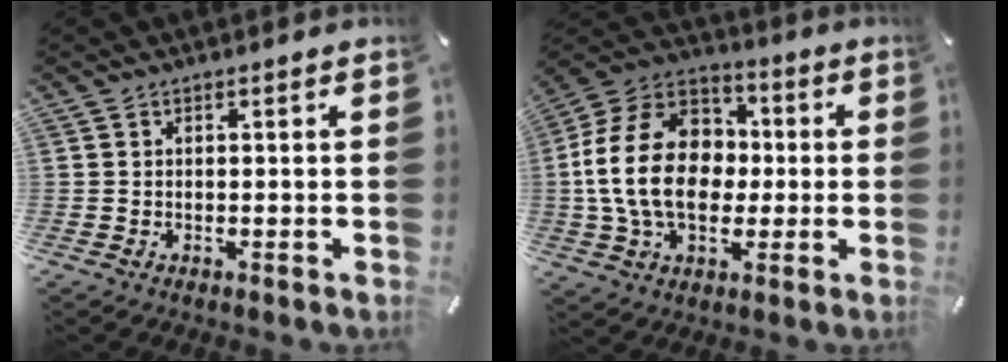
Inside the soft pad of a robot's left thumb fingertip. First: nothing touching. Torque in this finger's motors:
{"motor_torque": [0.83, 0.90, 1.89, -0.88, 0.80]}